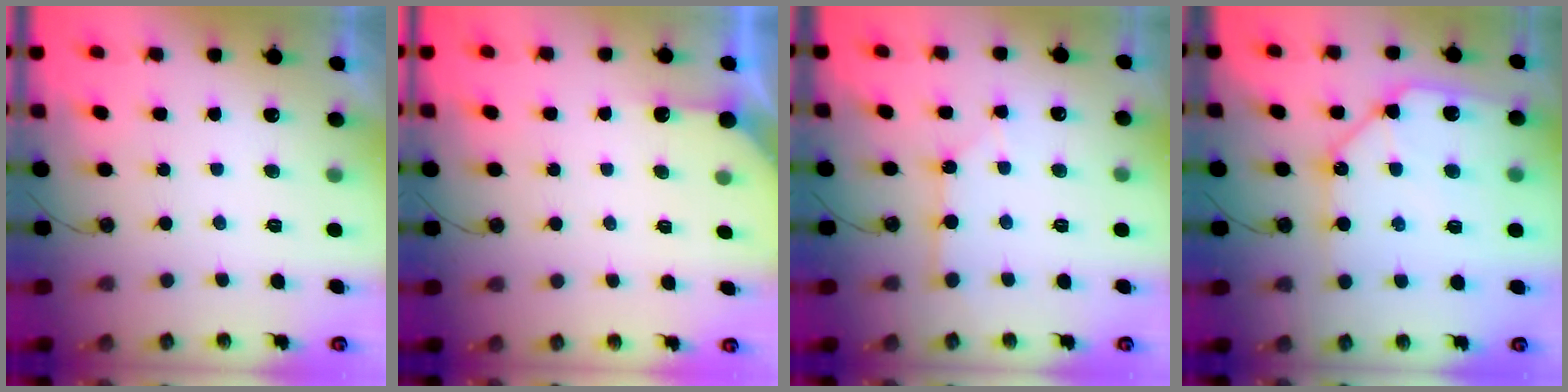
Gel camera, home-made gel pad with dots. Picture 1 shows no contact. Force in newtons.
{"total": 3.0, "press": 2.9, "slide": 0.4}
{"total": 2.6, "press": 2.6, "slide": 0.3}
{"total": 11.9, "press": 11.8, "slide": 1.6}